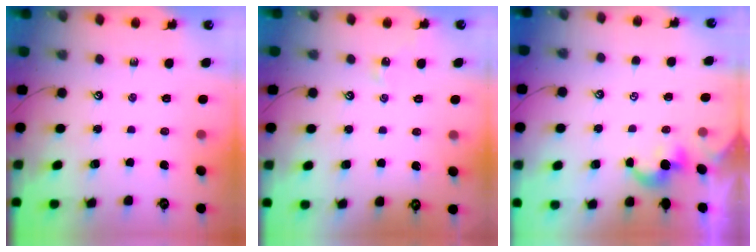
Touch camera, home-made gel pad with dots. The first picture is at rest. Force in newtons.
{"total": 2.8, "press": 2.7, "slide": 0.6}
{"total": 3.8, "press": 3.8, "slide": 0.1}